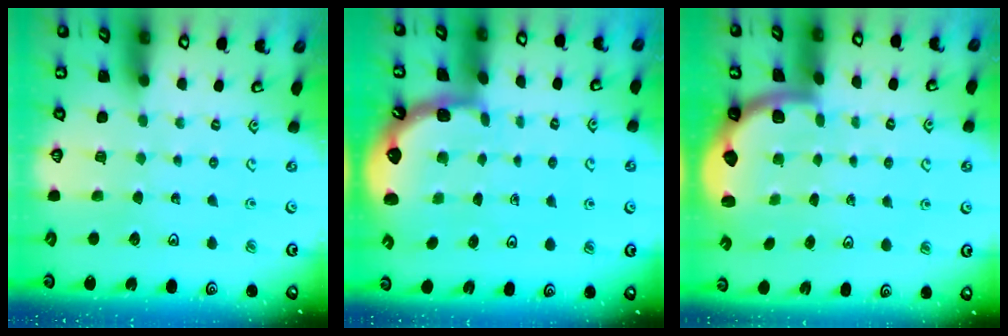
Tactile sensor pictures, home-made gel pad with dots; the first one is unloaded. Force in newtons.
{"total": 1.2, "press": 1.2, "slide": 0.1}
{"total": 1.8, "press": 1.8, "slide": 0.5}